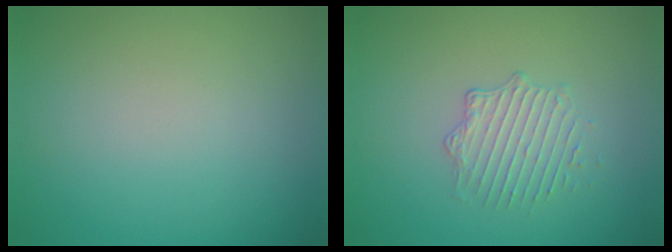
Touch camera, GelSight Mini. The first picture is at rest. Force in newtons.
{"total": 1.9, "press": 1.4, "slide": 1.4}